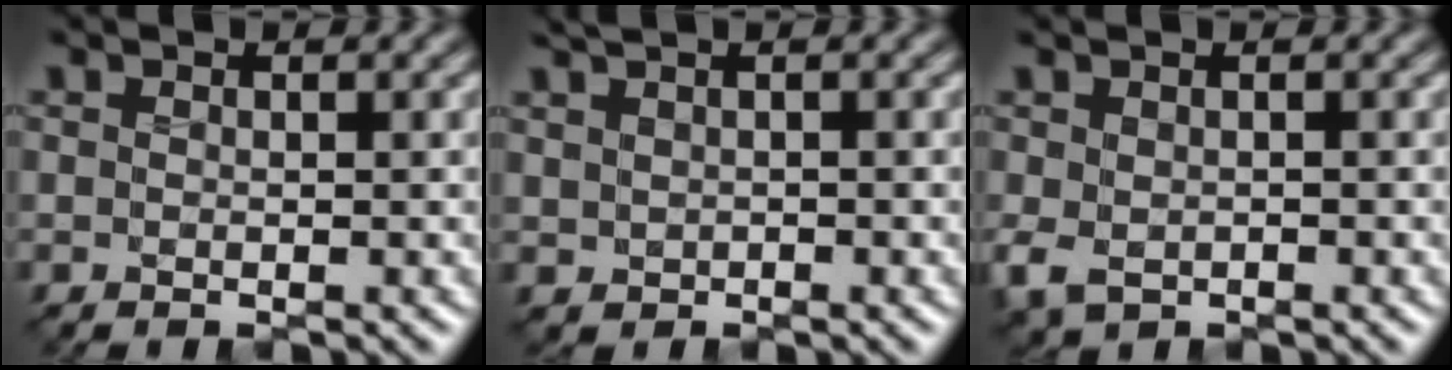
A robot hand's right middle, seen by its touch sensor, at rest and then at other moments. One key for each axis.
{"total": 1.1, "fx": 1.1, "fy": 0.2, "fz": 0.2, "tx": -0.009, "ty": 0.009, "tz": 0.024}
{"total": 1.8, "fx": -0.2, "fy": 1.3, "fz": 1.2, "tx": -0.039, "ty": 0.002, "tz": -0.004}